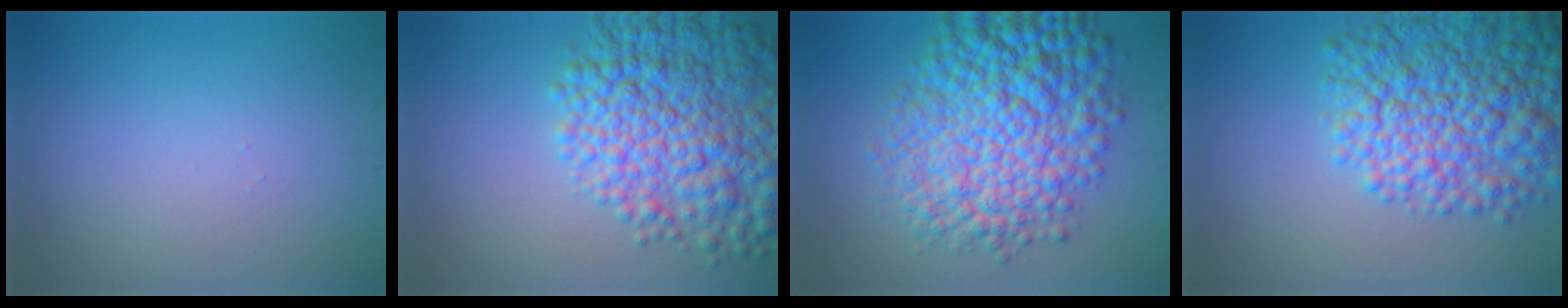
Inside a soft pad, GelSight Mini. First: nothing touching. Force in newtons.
{"total": 9.9, "press": 9.9, "slide": 0.3}
{"total": 12.5, "press": 12.5, "slide": 0.2}
{"total": 10.0, "press": 10.0, "slide": 0.3}